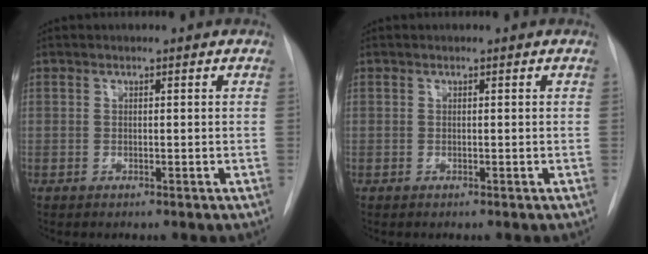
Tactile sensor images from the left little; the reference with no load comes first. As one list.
[{"total": 0.0}]